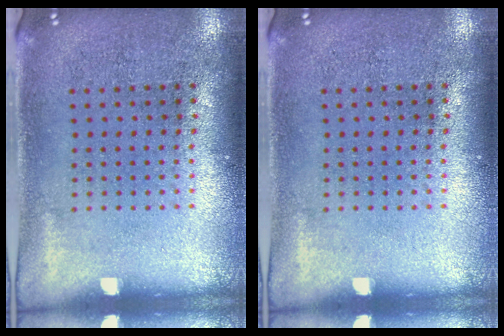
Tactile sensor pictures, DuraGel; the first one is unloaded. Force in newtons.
{"total": 0.0}